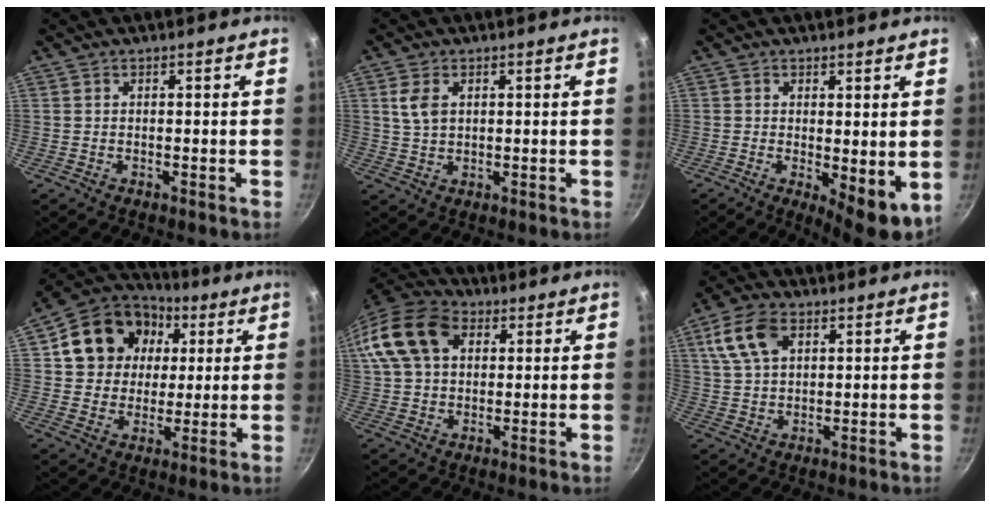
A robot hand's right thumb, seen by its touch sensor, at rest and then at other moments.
{"total": 4.4, "force": [1.4, 2.9, 3.1], "torque": [-0.053, -0.004, 0.027]}
{"total": 6.9, "force": [0.0, 2.7, 6.3], "torque": [-0.081, -0.018, 0.005]}
{"total": 16.8, "force": [4.5, 14.1, 7.9], "torque": [-0.123, 0.017, 0.070]}
{"total": 17.6, "force": [5.5, 12.4, 11.2], "torque": [-0.226, 0.025, 0.089]}
{"total": 9.9, "force": [4.0, 6.1, 6.7], "torque": [-0.120, 0.005, 0.074]}